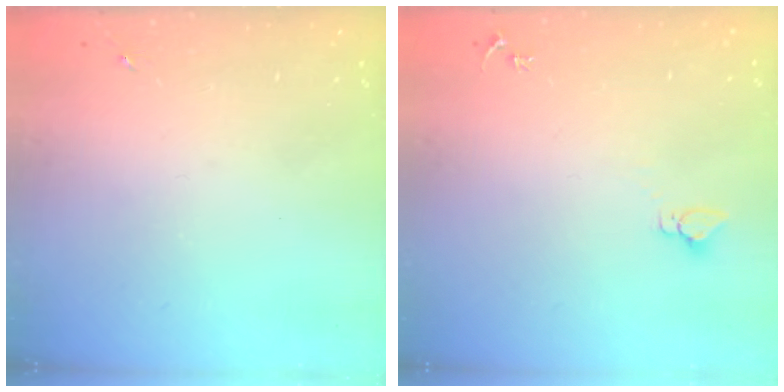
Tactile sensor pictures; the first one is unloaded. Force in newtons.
{"total": 2.8, "press": 2.8, "slide": 0.2}